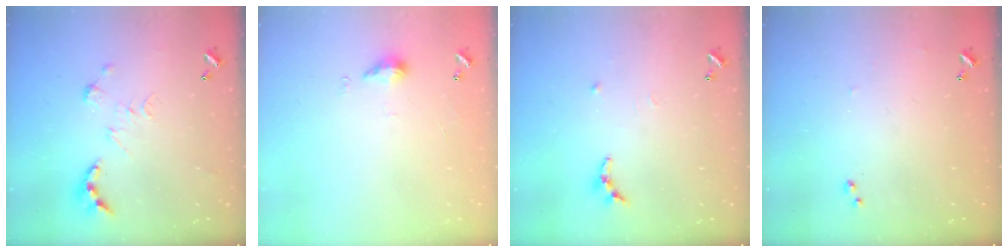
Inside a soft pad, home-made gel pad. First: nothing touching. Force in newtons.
{"total": 4.9, "press": 4.9, "slide": 0.6}
{"total": 6.1, "press": 6.1, "slide": 0.3}
{"total": 5.2, "press": 5.2, "slide": 0.6}